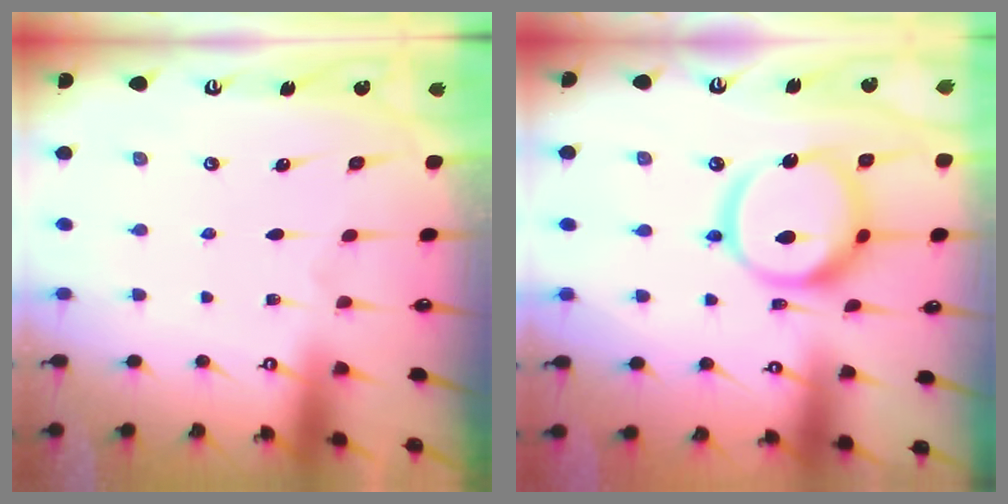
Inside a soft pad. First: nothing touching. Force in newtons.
{"total": 16.5, "press": 16.4, "slide": 1.9}